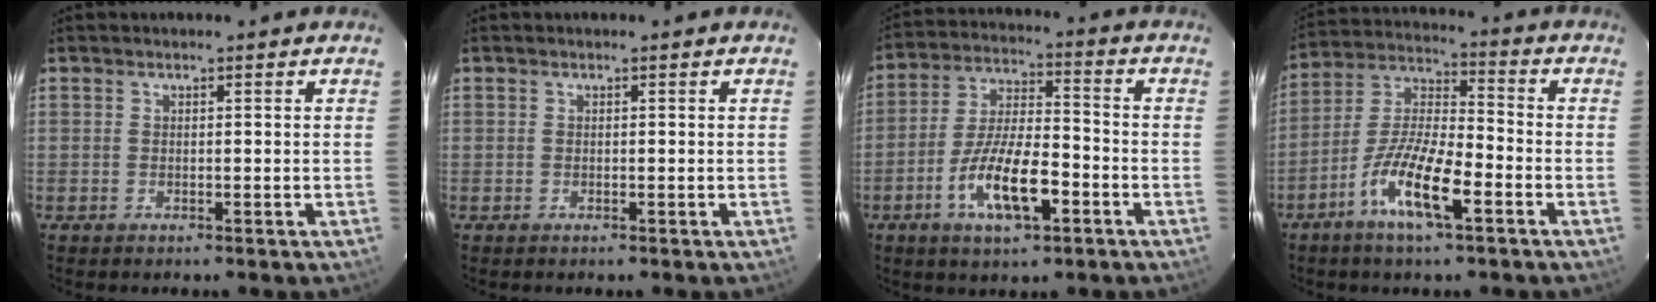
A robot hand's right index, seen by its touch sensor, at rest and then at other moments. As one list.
[{"total": 0.0}, {"total": 12.8, "force": [-5.6, 4.2, 10.8], "torque": [-0.214, -0.004, -0.097]}, {"total": 12.5, "force": [-6.3, 3.0, 10.4], "torque": [-0.209, -0.002, -0.125]}]